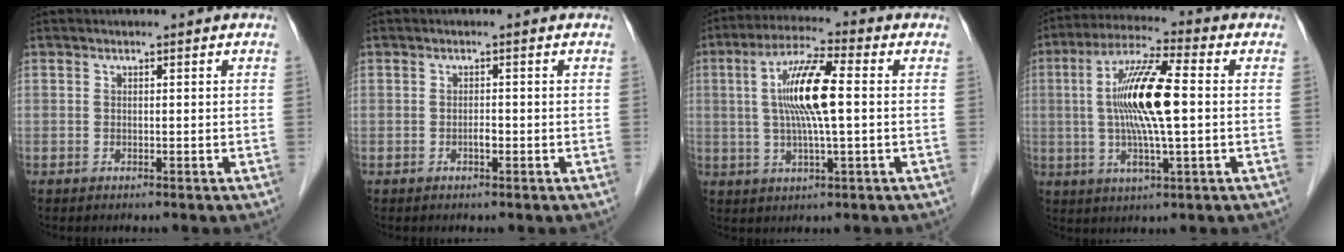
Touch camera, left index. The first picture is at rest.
{"total": 1.0, "force": [-0.5, 0.3, 0.8], "torque": [-0.015, 0.002, -0.008]}
{"total": 10.3, "force": [0.9, 1.1, 10.2], "torque": [-0.204, 0.008, 0.012]}
{"total": 12.9, "force": [0.4, 1.3, 12.8], "torque": [-0.254, 0.005, 0.001]}